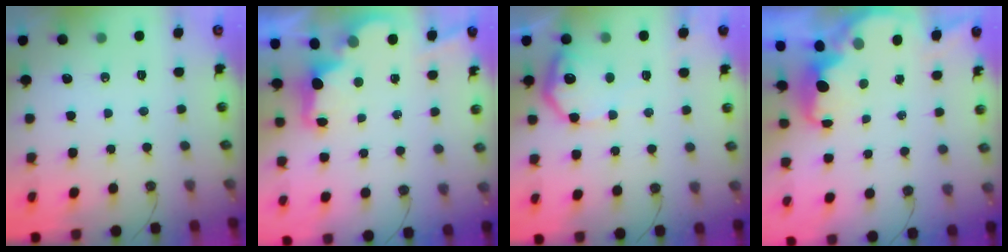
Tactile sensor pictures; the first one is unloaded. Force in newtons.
{"total": 2.7, "press": 2.5, "slide": 0.8}
{"total": 12.7, "press": 12.7, "slide": 0.5}
{"total": 2.5, "press": 2.4, "slide": 0.7}